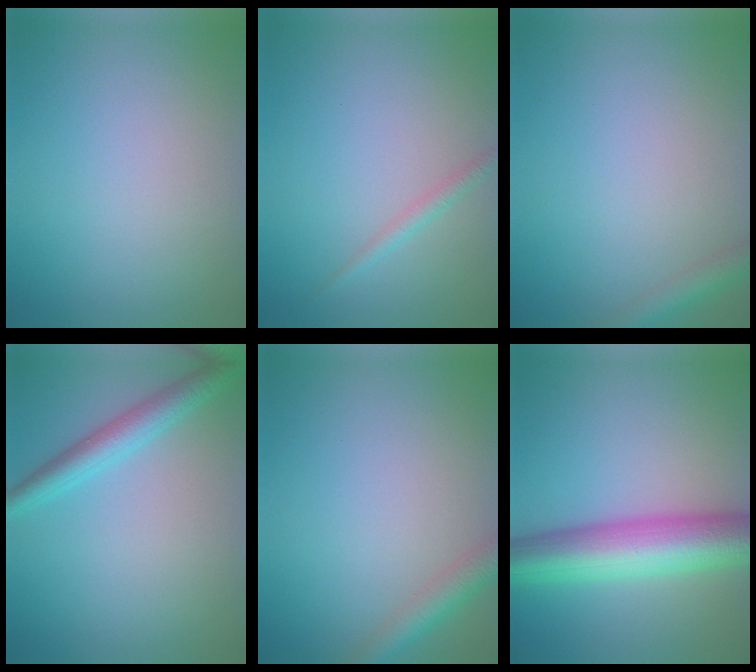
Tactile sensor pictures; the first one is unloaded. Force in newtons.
{"total": 1.2, "press": 1.2, "slide": 0.0}
{"total": 2.1, "press": 2.1, "slide": 0.1}
{"total": 3.1, "press": 3.1, "slide": 0.2}
{"total": 2.8, "press": 2.8, "slide": 0.1}
{"total": 9.1, "press": 9.1, "slide": 0.2}